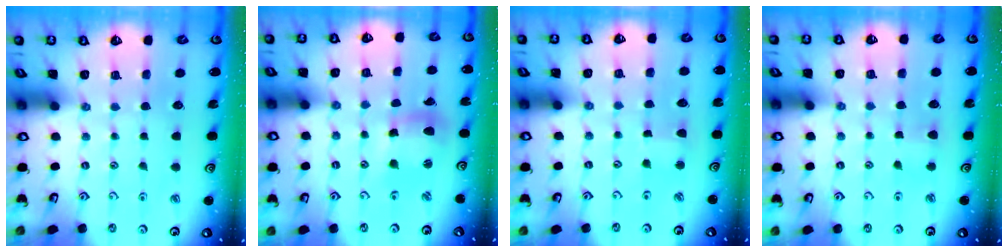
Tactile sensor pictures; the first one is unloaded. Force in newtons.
{"total": 9.8, "press": 9.7, "slide": 1.2}
{"total": 2.3, "press": 2.3, "slide": 0.2}
{"total": 3.1, "press": 3.1, "slide": 0.5}